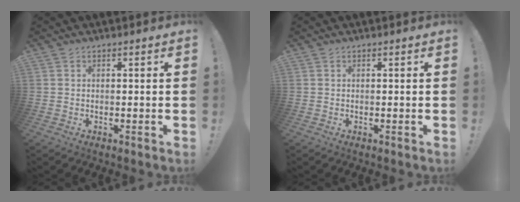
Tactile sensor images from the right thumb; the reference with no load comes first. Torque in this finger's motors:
{"motor_torque": [0.00, 0.00, 0.00, 0.00, 0.02]}